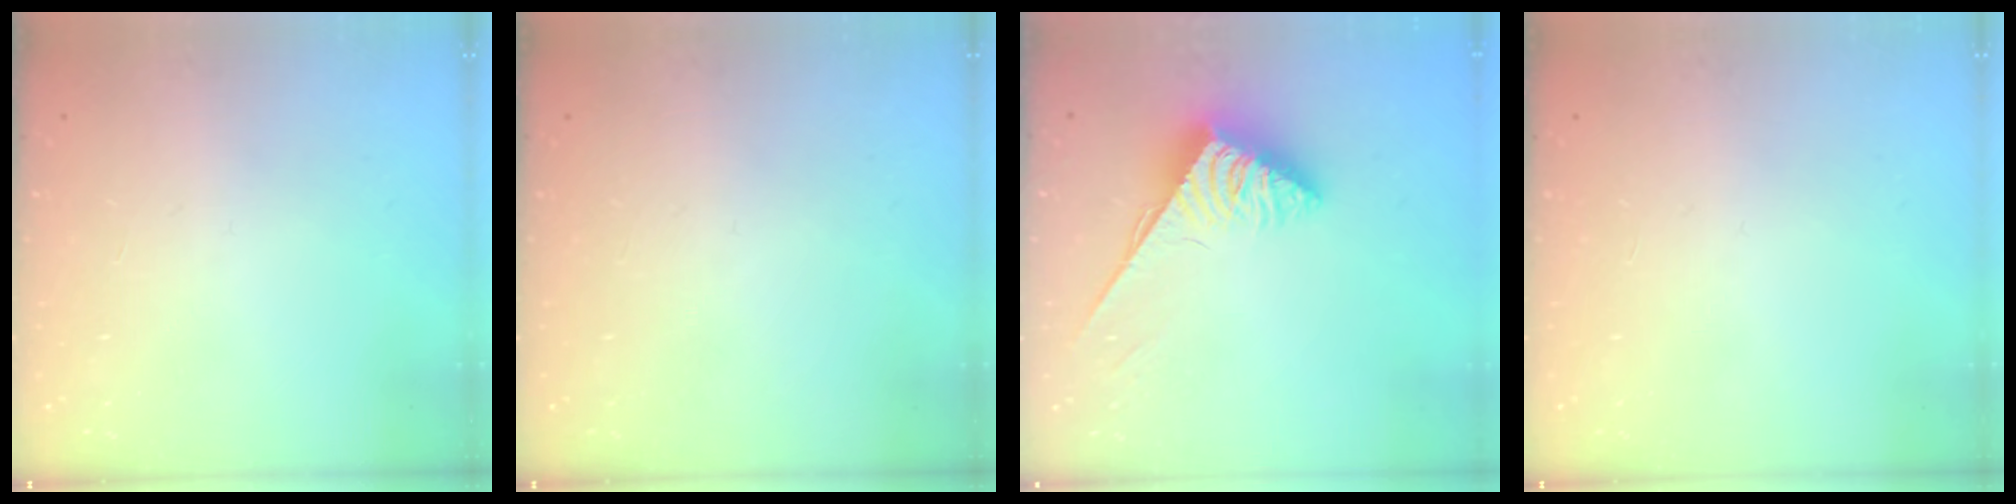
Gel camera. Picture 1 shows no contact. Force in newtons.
{"total": 0.0}
{"total": 3.7, "press": 3.6, "slide": 0.5}
{"total": 0.0}